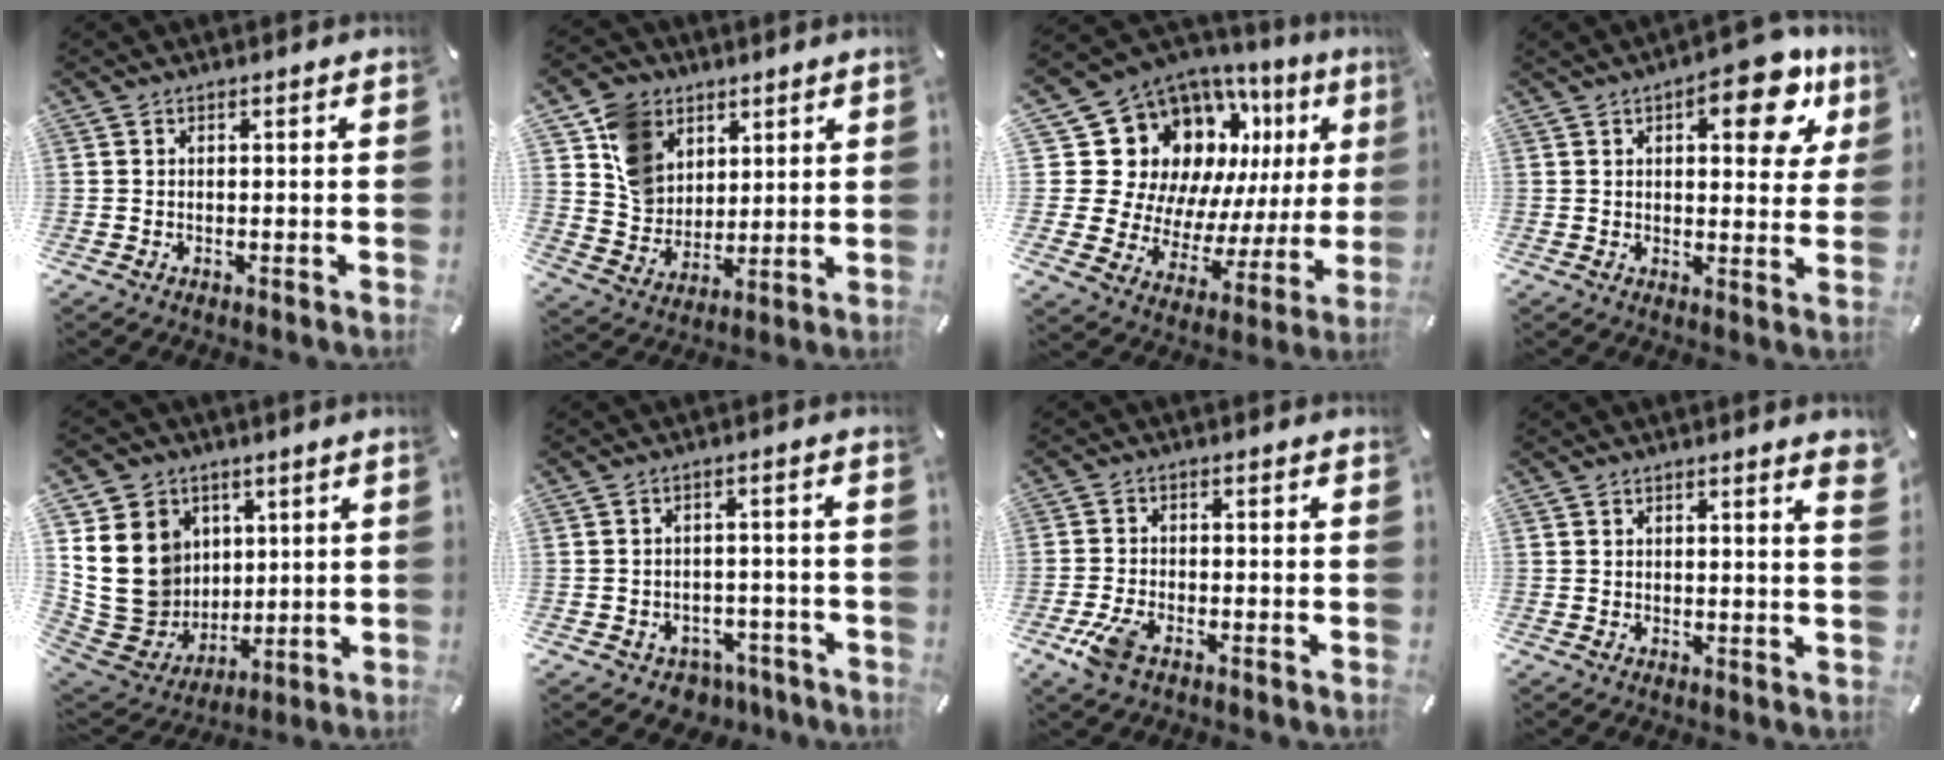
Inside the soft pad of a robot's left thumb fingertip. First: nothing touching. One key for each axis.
{"total": 11.1, "fx": 4.9, "fy": 9.4, "fz": 3.3, "tx": -0.064, "ty": -0.013, "tz": 0.099}
{"total": 18.8, "fx": 10.4, "fy": 13.7, "fz": 7.5, "tx": -0.109, "ty": -0.108, "tz": 0.220}
{"total": 14.0, "fx": 6.3, "fy": 6.4, "fz": 10.7, "tx": -0.127, "ty": -0.024, "tz": 0.100}
{"total": 18.6, "fx": 3.1, "fy": 16.7, "fz": 7.7, "tx": -0.159, "ty": -0.021, "tz": 0.071}
{"total": 4.2, "fx": -2.5, "fy": 3.3, "fz": 1.0, "tx": -0.016, "ty": 0.018, "tz": -0.044}
{"total": 5.9, "fx": -3.3, "fy": 2.7, "fz": 4.1, "tx": -0.103, "ty": -0.001, "tz": -0.064}
{"total": 2.4, "fx": 1.6, "fy": 0.3, "fz": 1.7, "tx": -0.020, "ty": -0.004, "tz": 0.026}